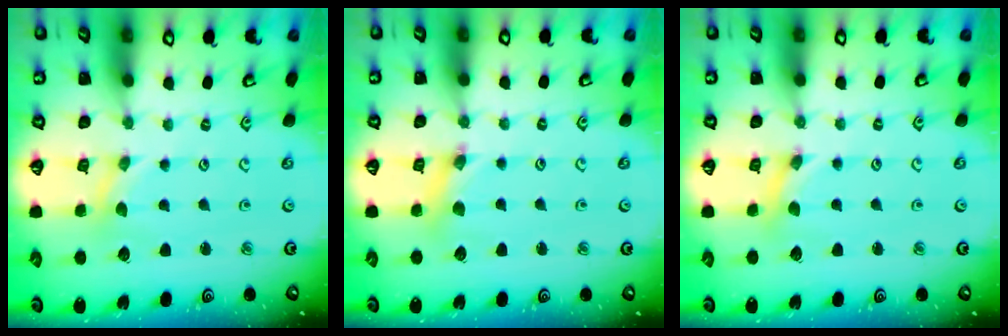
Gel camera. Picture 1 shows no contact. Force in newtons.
{"total": 4.0, "press": 4.0, "slide": 0.5}
{"total": 0.8, "press": 0.8, "slide": 0.1}